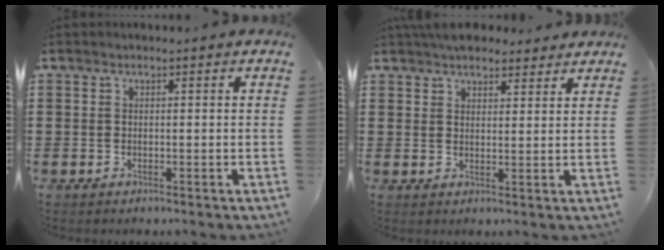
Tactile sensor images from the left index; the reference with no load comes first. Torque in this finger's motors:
{"motor_torque": [2.14, 0.00, 0.48, 0.15]}